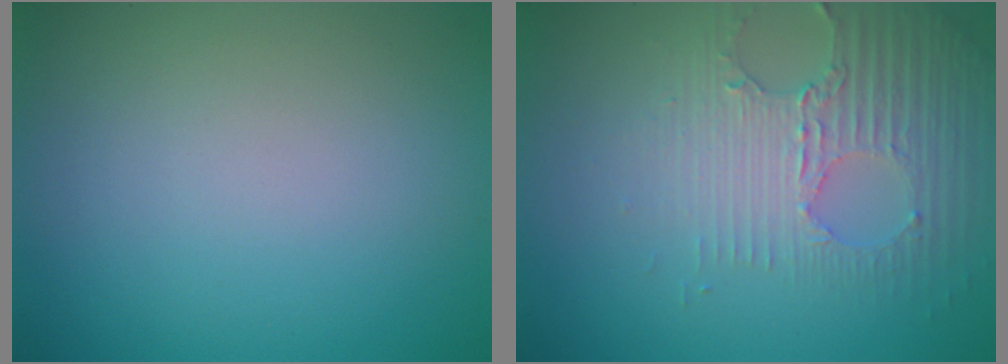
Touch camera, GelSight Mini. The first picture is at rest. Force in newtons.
{"total": 3.6, "press": 3.5, "slide": 0.8}